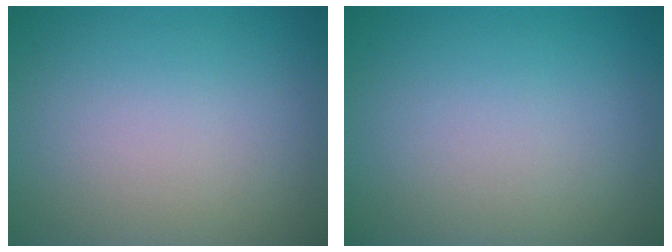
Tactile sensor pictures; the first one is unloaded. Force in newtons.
{"total": 0.0}